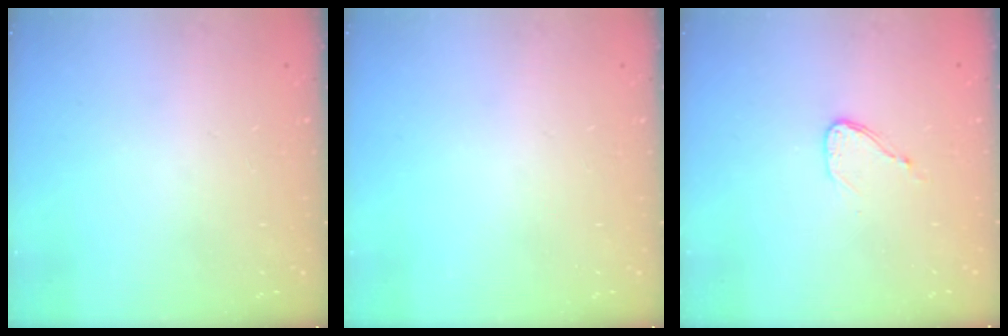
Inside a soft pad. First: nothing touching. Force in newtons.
{"total": 0.0}
{"total": 6.6, "press": 6.5, "slide": 0.7}